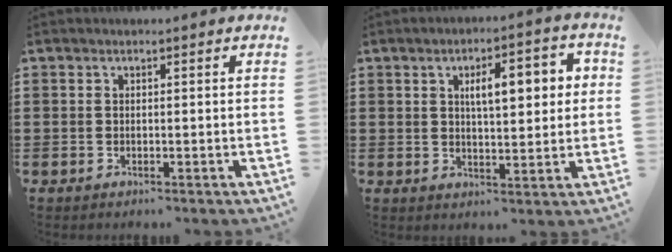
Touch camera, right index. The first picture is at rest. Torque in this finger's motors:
{"motor_torque": [1.21, 0.00, 0.35, 0.10]}